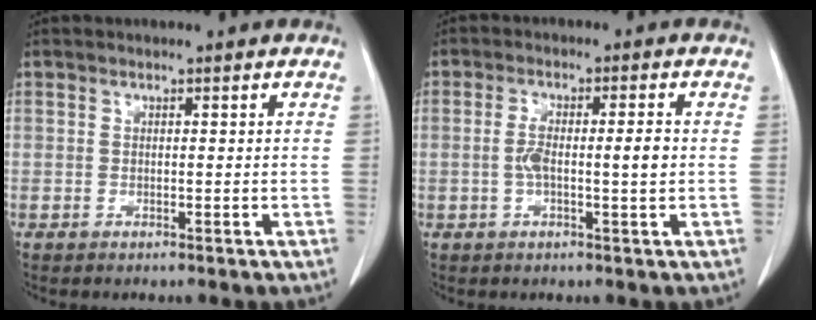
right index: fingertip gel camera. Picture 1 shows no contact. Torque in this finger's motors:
{"motor_torque": [0.15, -0.02, 0.11, 0.06]}